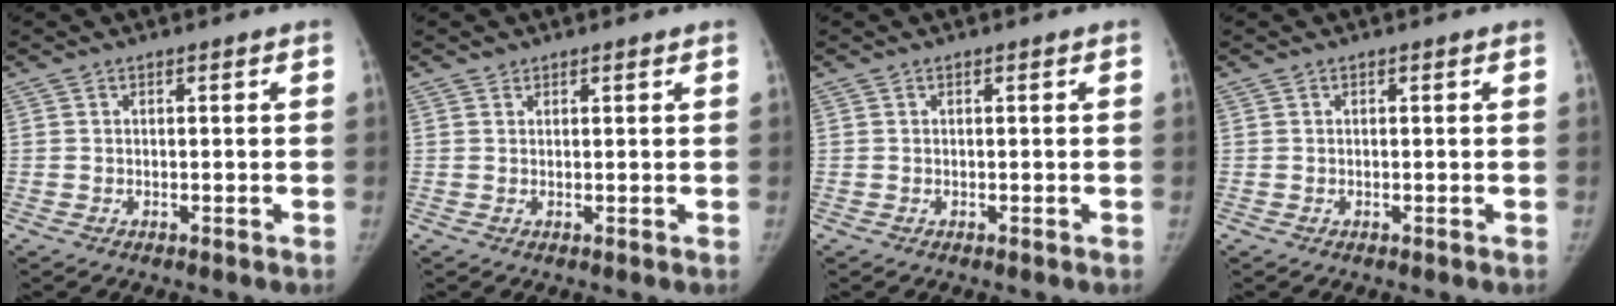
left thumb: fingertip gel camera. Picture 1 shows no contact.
{"total": 1.0, "force": [0.8, 0.6, 0.0], "torque": [0.010, -0.006, 0.010]}
{"total": 0.0}
{"total": 0.0}